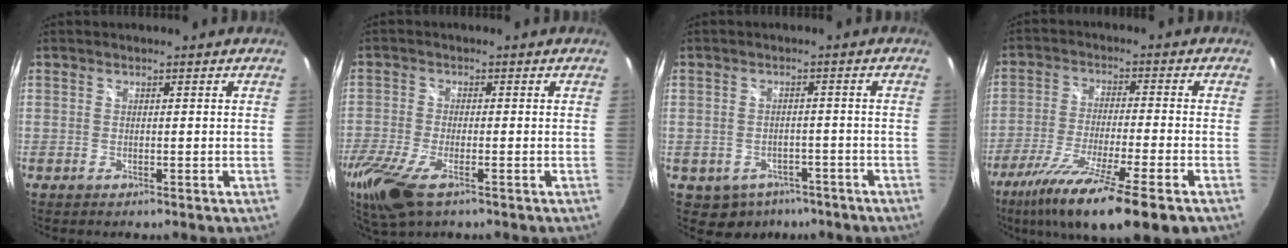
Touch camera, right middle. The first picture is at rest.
{"total": 13.6, "force": [-8.0, 4.8, 9.8], "torque": [-0.232, -0.059, -0.150]}
{"total": 6.4, "force": [-4.0, 4.6, 1.9], "torque": [-0.045, 0.002, -0.042]}
{"total": 17.4, "force": [-11.3, 1.3, 13.1], "torque": [-0.249, -0.060, -0.195]}